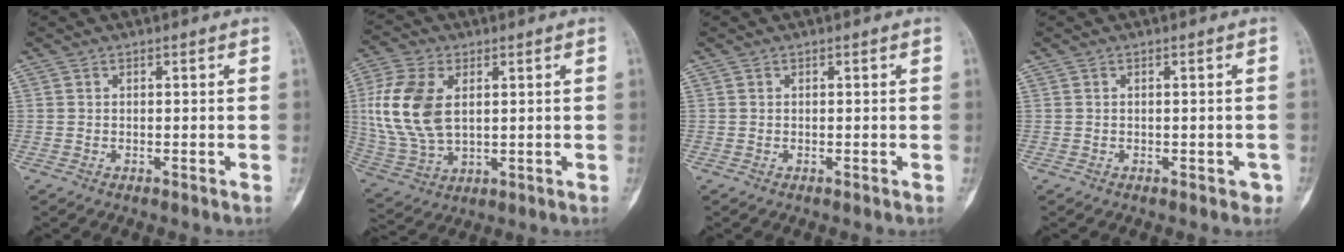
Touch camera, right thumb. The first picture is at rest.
{"total": 14.3, "force": [2.6, 8.7, 11.1], "torque": [-0.237, -0.003, 0.057]}
{"total": 0.0}
{"total": 1.3, "force": [-0.6, 0.9, 0.7], "torque": [0.004, 0.003, -0.007]}